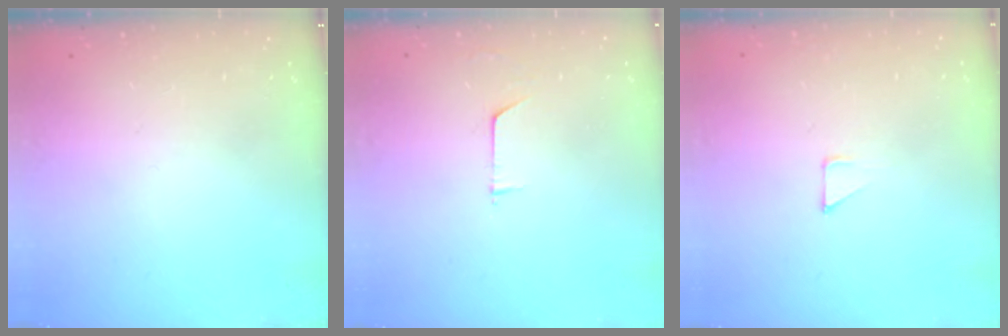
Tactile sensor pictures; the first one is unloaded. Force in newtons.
{"total": 3.2, "press": 3.2, "slide": 0.3}
{"total": 2.8, "press": 2.8, "slide": 0.2}